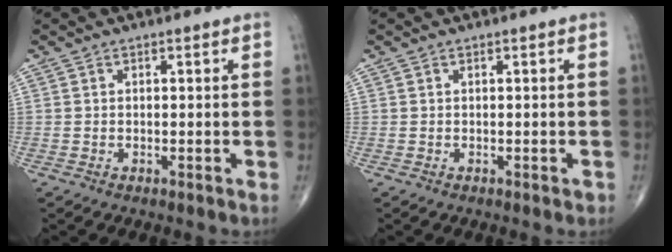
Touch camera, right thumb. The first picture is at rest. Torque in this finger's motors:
{"motor_torque": [0.10, -0.10, -0.33, -0.24, 0.01]}